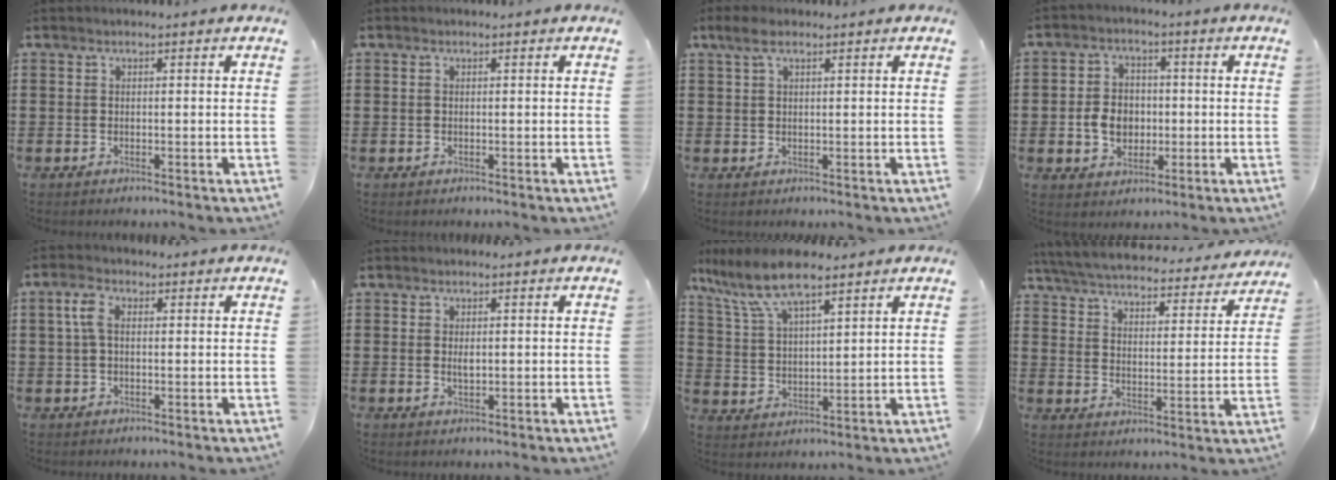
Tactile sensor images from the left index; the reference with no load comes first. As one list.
[{"total": 0.0}, {"total": 2.9, "force": [1.3, 1.1, 2.3], "torque": [-0.057, 0.002, 0.020]}, {"total": 5.8, "force": [-0.7, 4.7, 3.4], "torque": [-0.072, 0.006, -0.017]}, {"total": 4.1, "force": [0.8, 2.1, 3.4], "torque": [-0.082, 0.008, 0.011]}, {"total": 1.4, "force": [0.1, 0.6, 1.3], "torque": [-0.026, 0.003, 0.000]}, {"total": 9.3, "force": [7.1, 2.3, 5.5], "torque": [-0.129, -0.014, 0.128]}, {"total": 5.5, "force": [5.4, 0.1, 1.1], "torque": [-0.049, -0.040, 0.091]}]